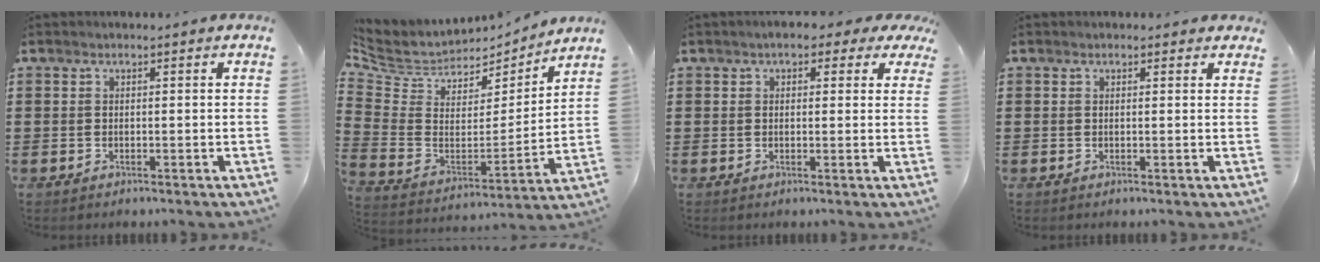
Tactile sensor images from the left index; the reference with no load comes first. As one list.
[{"total": 5.5, "force": [4.3, 3.3, 0.9], "torque": [-0.051, -0.037, 0.076]}, {"total": 2.7, "force": [1.6, 1.5, 1.6], "torque": [-0.030, 0.006, 0.025]}, {"total": 0.8, "force": [0.6, 0.6, 0.1], "torque": [-0.004, 0.005, 0.010]}]